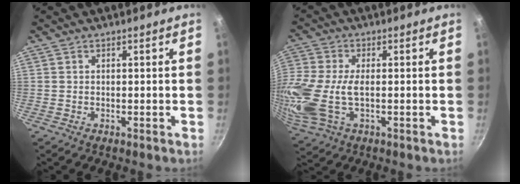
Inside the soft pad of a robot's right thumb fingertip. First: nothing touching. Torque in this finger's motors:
{"motor_torque": [1.71, 3.30, 2.02, -0.76, 0.29]}